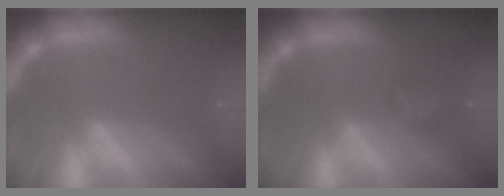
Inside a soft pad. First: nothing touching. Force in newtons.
{"total": 1.9}